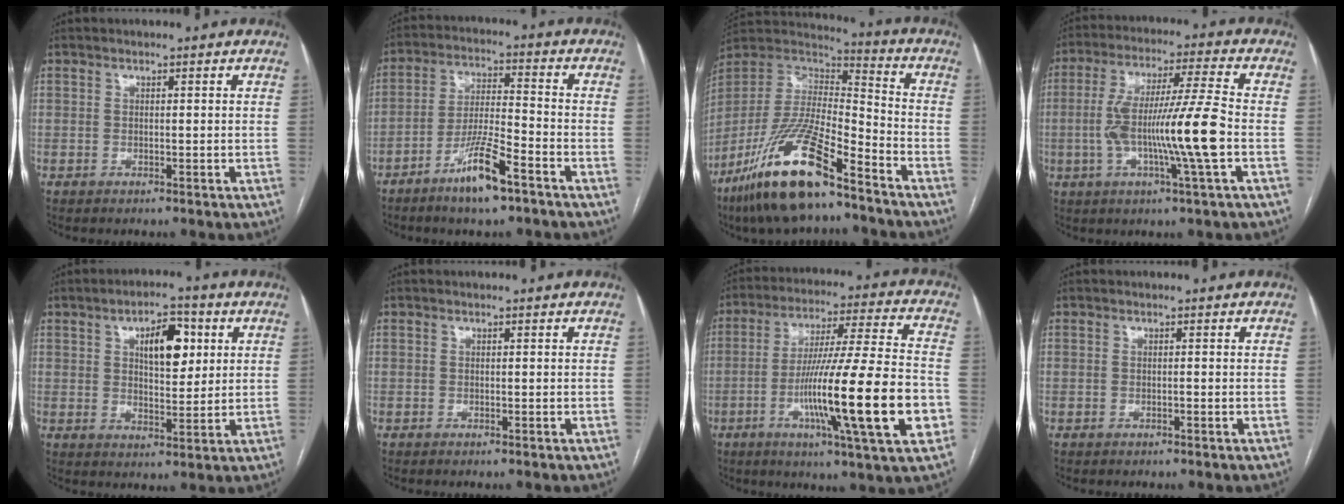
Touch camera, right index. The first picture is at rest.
{"total": 9.4, "force": [-6.0, 1.0, 7.2], "torque": [-0.140, -0.009, -0.111]}
{"total": 20.3, "force": [-13.5, 4.1, 14.5], "torque": [-0.311, -0.026, -0.252]}
{"total": 13.9, "force": [-2.6, -0.6, 13.6], "torque": [-0.255, 0.002, -0.051]}
{"total": 8.3, "force": [2.8, 3.5, 7.0], "torque": [-0.107, 0.012, 0.048]}
{"total": 0.0}
{"total": 21.6, "force": [-6.0, 0.2, 20.8], "torque": [-0.328, -0.017, -0.101]}
{"total": 0.0}